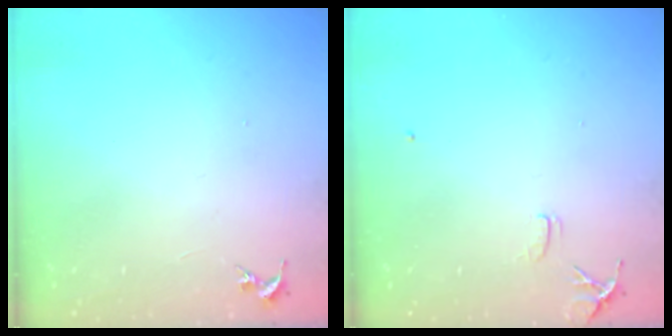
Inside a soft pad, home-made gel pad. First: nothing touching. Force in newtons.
{"total": 6.7, "press": 6.7, "slide": 0.7}